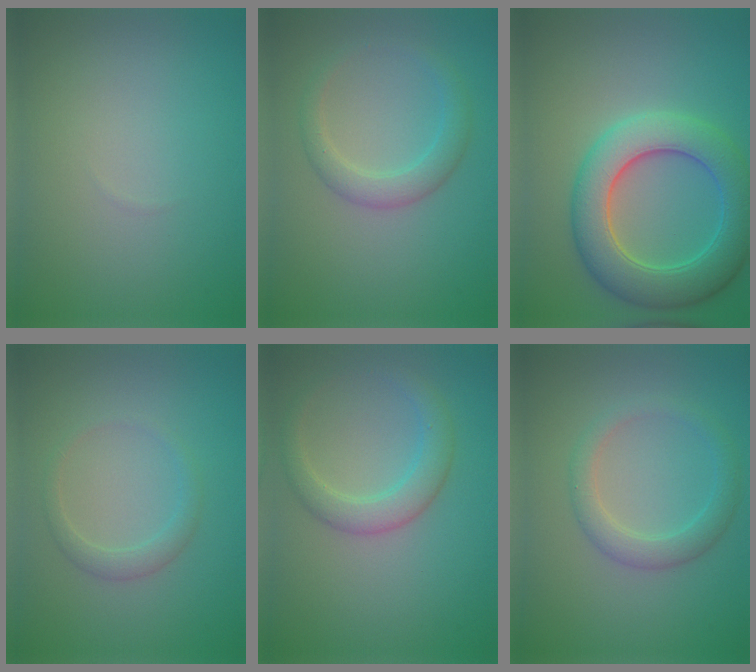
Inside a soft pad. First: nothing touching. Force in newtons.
{"total": 2.6, "press": 2.6, "slide": 0.1}
{"total": 7.4, "press": 7.4, "slide": 0.5}
{"total": 1.6, "press": 1.6, "slide": 0.1}
{"total": 3.1, "press": 3.1, "slide": 0.3}
{"total": 2.7, "press": 2.7, "slide": 0.1}